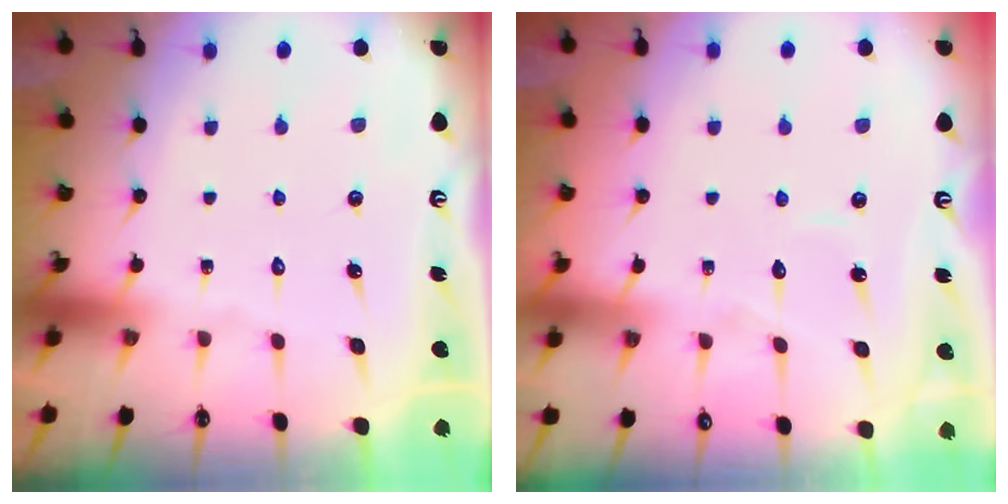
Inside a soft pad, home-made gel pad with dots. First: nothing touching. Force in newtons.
{"total": 3.7, "press": 3.6, "slide": 0.4}